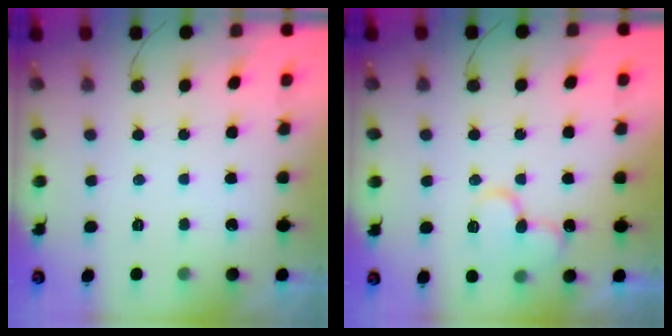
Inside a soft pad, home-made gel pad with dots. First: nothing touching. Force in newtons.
{"total": 12.4, "press": 12.3, "slide": 1.5}